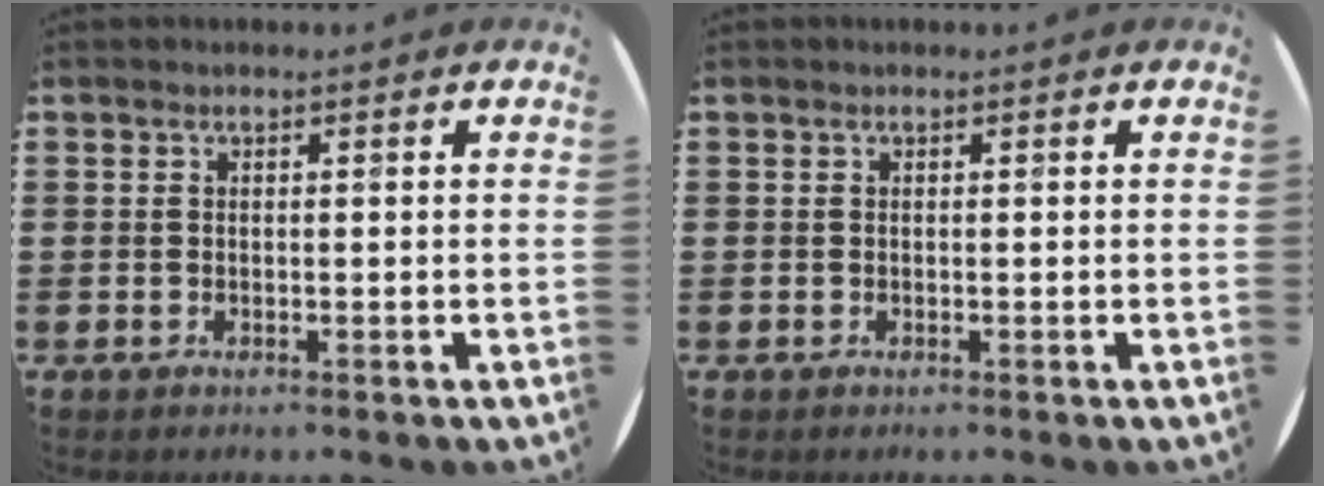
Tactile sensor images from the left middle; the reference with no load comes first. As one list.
[{"total": 0.0}]